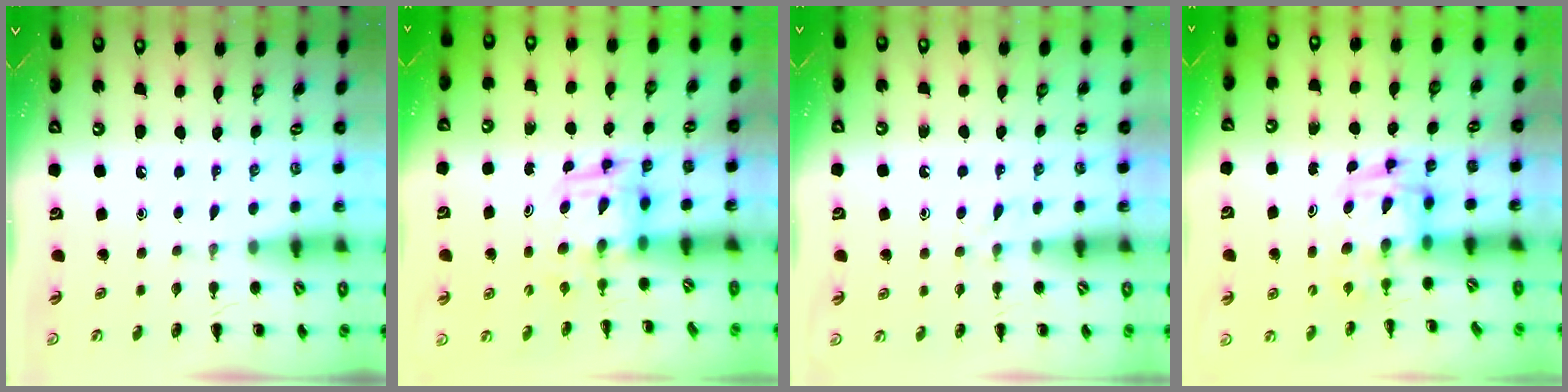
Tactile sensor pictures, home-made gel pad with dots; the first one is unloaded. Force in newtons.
{"total": 3.8, "press": 3.7, "slide": 0.7}
{"total": 3.0, "press": 2.7, "slide": 1.2}
{"total": 2.9, "press": 2.9, "slide": 0.5}